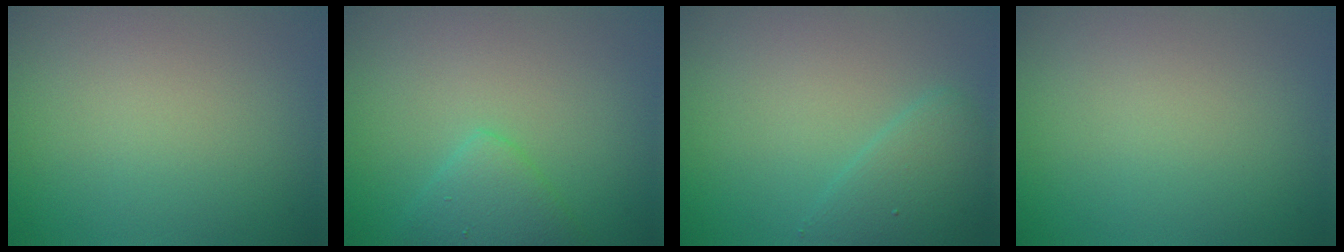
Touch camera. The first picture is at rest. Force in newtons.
{"total": 2.8, "press": 2.8, "slide": 0.2}
{"total": 2.7, "press": 2.7, "slide": 0.2}
{"total": 0.0}